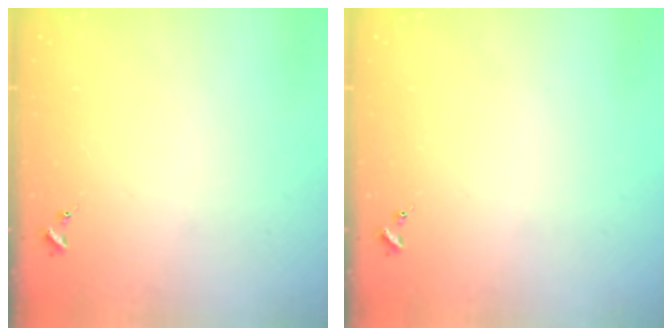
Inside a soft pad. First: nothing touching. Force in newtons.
{"total": 0.0}